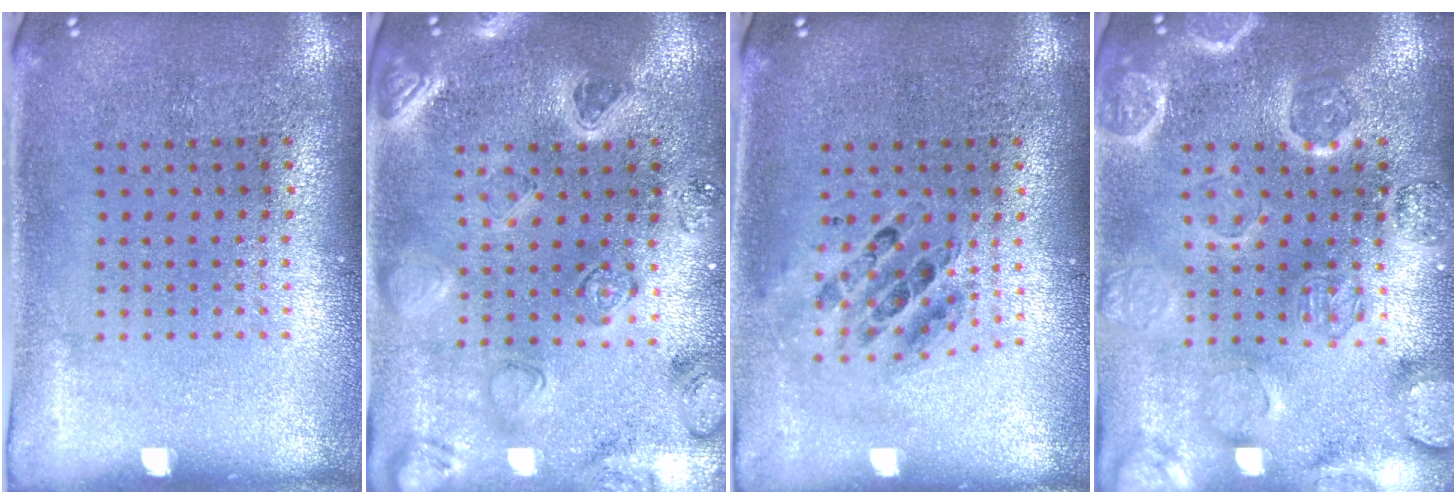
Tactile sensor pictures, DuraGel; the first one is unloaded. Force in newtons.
{"total": 2.3, "press": 2.2, "slide": 0.3}
{"total": 0.6, "press": 0.6, "slide": 0.1}
{"total": 3.5, "press": 3.4, "slide": 0.8}